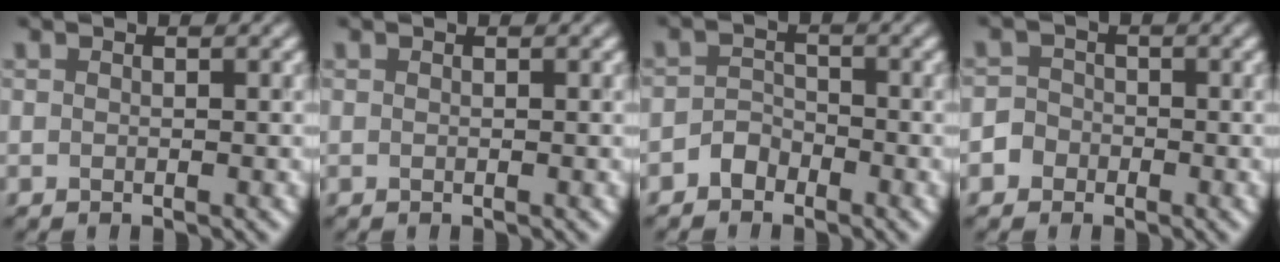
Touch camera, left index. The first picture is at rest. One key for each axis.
{"total": 0.0}
{"total": 1.6, "fx": -1.2, "fy": 1.0, "fz": 0.4, "tx": -0.002, "ty": 0.012, "tz": -0.026}
{"total": 2.0, "fx": -0.9, "fy": 1.7, "fz": 0.2, "tx": 0.016, "ty": 0.007, "tz": -0.023}